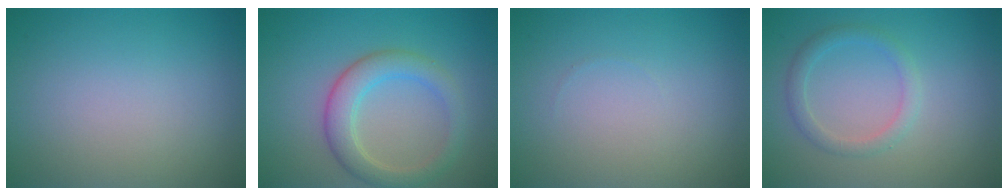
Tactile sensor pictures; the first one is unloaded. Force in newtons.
{"total": 4.0, "press": 4.0, "slide": 0.2}
{"total": 0.0}
{"total": 1.9, "press": 1.9, "slide": 0.0}